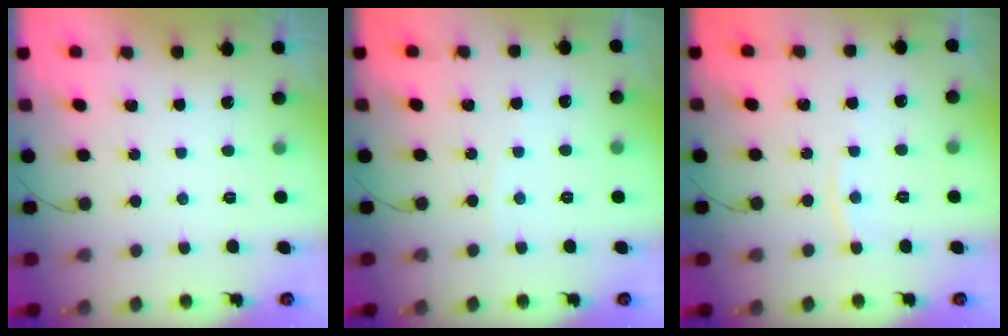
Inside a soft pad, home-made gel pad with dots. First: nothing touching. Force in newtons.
{"total": 2.9, "press": 2.9, "slide": 0.4}
{"total": 3.9, "press": 3.9, "slide": 0.2}